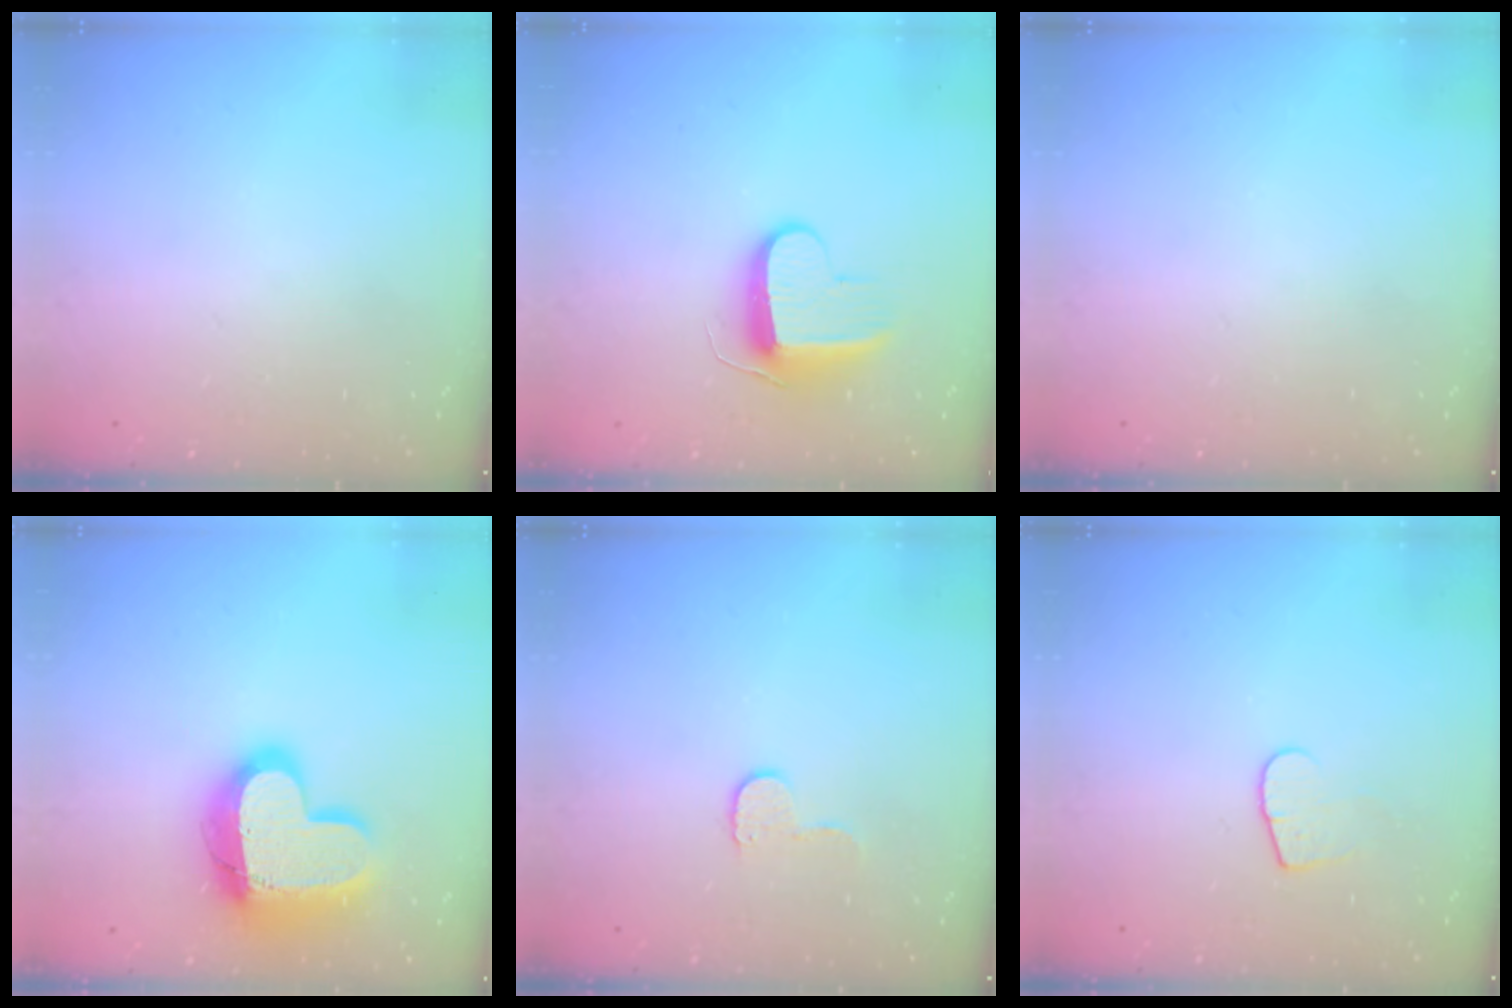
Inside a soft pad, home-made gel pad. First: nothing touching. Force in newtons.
{"total": 9.3, "press": 9.3, "slide": 0.4}
{"total": 0.0}
{"total": 18.9, "press": 18.8, "slide": 1.5}
{"total": 5.4, "press": 5.3, "slide": 0.5}
{"total": 7.3, "press": 7.3, "slide": 0.5}